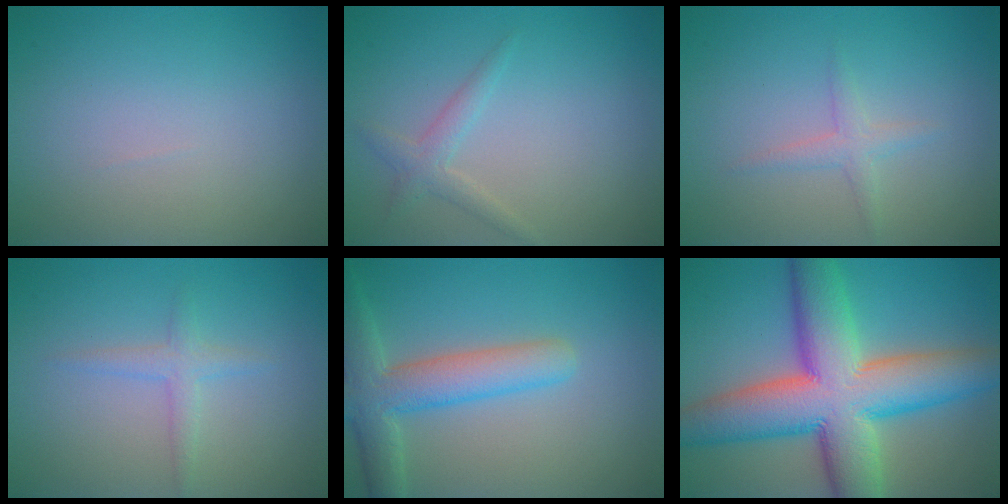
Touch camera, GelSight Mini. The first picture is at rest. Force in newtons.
{"total": 1.7, "press": 1.7, "slide": 0.0}
{"total": 1.5, "press": 1.5, "slide": 0.1}
{"total": 1.6, "press": 1.6, "slide": 0.1}
{"total": 5.4, "press": 5.4, "slide": 0.4}
{"total": 13.3, "press": 13.3, "slide": 0.6}